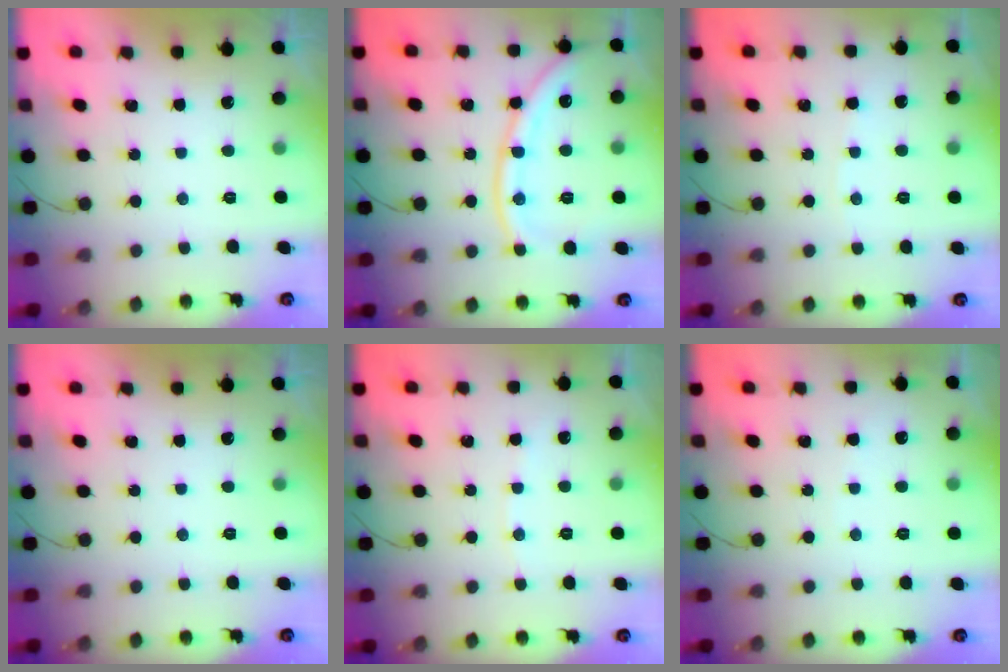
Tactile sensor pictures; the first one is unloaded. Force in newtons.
{"total": 13.0, "press": 12.9, "slide": 1.7}
{"total": 1.0, "press": 0.9, "slide": 0.2}
{"total": 0.0}
{"total": 4.4, "press": 4.4, "slide": 0.4}
{"total": 2.7, "press": 2.7, "slide": 0.3}